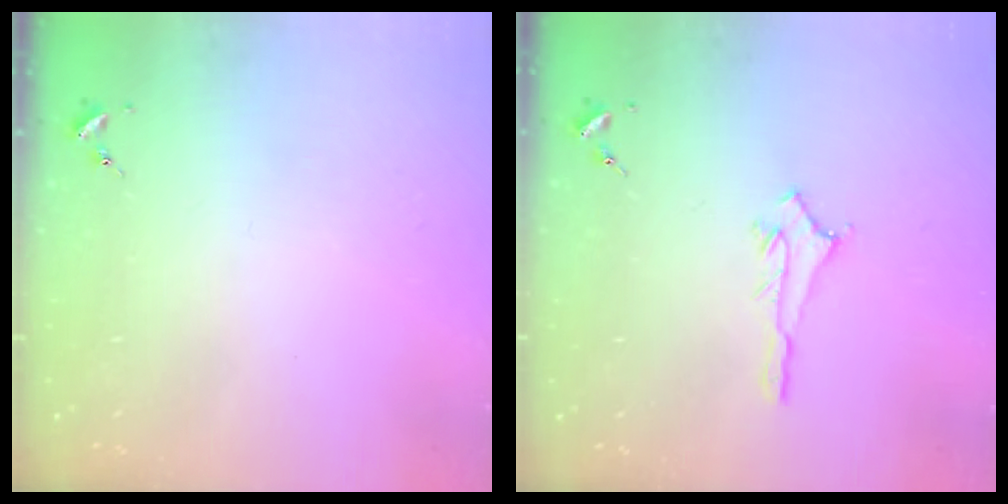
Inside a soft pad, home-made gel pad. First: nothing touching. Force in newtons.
{"total": 2.9, "press": 2.8, "slide": 0.4}